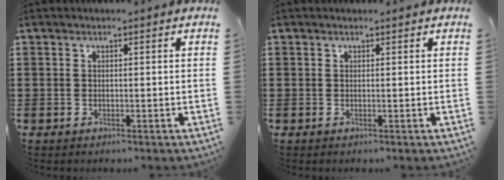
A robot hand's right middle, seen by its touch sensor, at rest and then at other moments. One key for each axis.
{"total": 0.0}